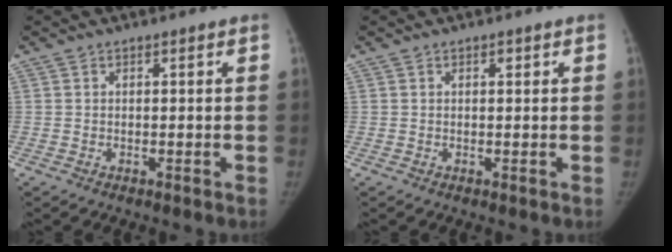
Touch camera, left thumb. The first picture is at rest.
{"total": 0.8, "force": [0.4, 0.4, 0.5], "torque": [-0.005, -0.001, 0.006]}